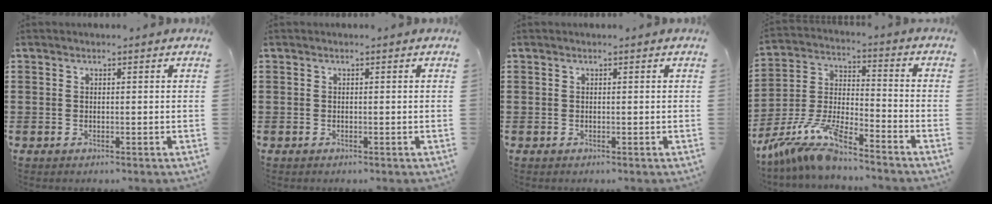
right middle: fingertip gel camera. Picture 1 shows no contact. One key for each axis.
{"total": 0.0}
{"total": 0.0}
{"total": 9.7, "fx": -8.5, "fy": 1.3, "fz": 4.6, "tx": -0.112, "ty": 0.000, "tz": -0.175}